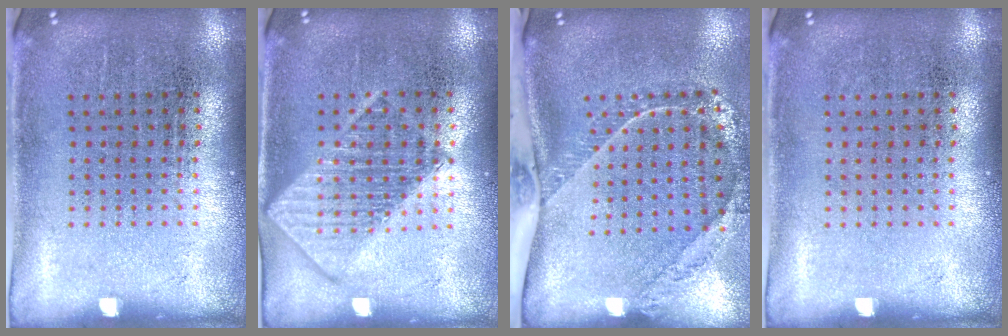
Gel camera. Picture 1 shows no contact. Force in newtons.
{"total": 1.6, "press": 1.6, "slide": 0.2}
{"total": 2.3, "press": 1.7, "slide": 1.5}
{"total": 0.0}